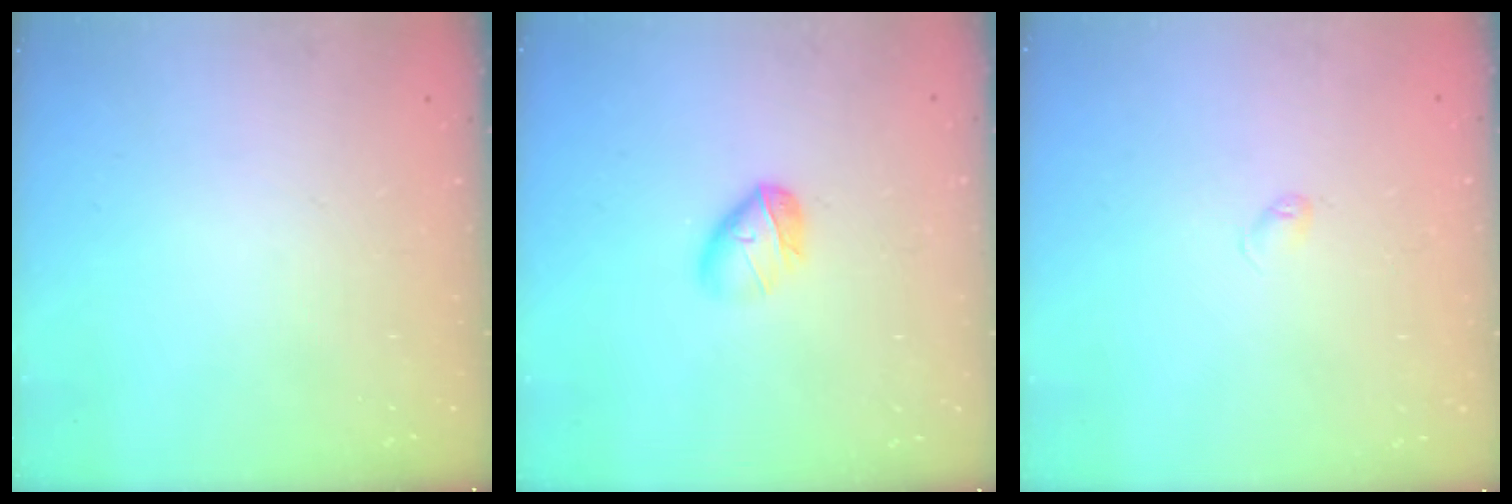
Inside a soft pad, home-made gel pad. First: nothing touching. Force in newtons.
{"total": 6.2, "press": 6.1, "slide": 0.9}
{"total": 2.4, "press": 2.4, "slide": 0.4}